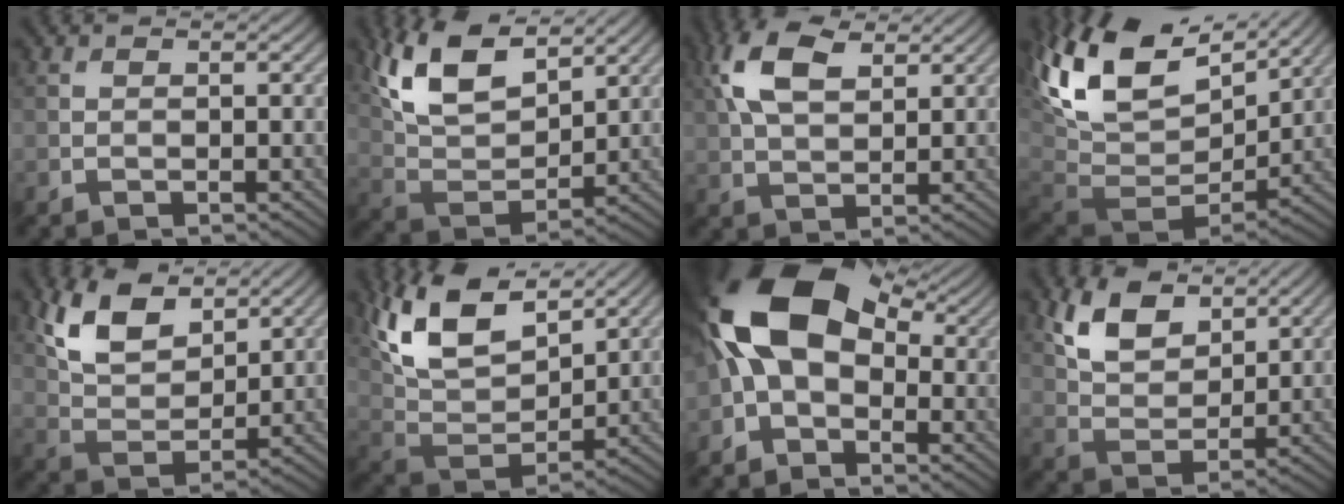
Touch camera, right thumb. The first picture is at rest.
{"total": 12.5, "force": [7.5, 5.7, 8.2], "torque": [-0.185, 0.012, 0.138]}
{"total": 9.0, "force": [3.7, 4.7, 6.7], "torque": [-0.169, 0.018, 0.070]}
{"total": 17.6, "force": [7.8, 10.5, 11.7], "torque": [-0.250, 0.020, 0.161]}
{"total": 9.4, "force": [5.5, 4.9, 5.9], "torque": [-0.136, 0.002, 0.107]}
{"total": 14.7, "force": [8.9, 6.7, 9.5], "torque": [-0.211, 0.017, 0.148]}
{"total": 15.0, "force": [1.7, 9.4, 11.5], "torque": [-0.235, 0.005, 0.015]}
{"total": 7.8, "force": [4.5, 4.3, 4.7], "torque": [-0.105, -0.002, 0.087]}